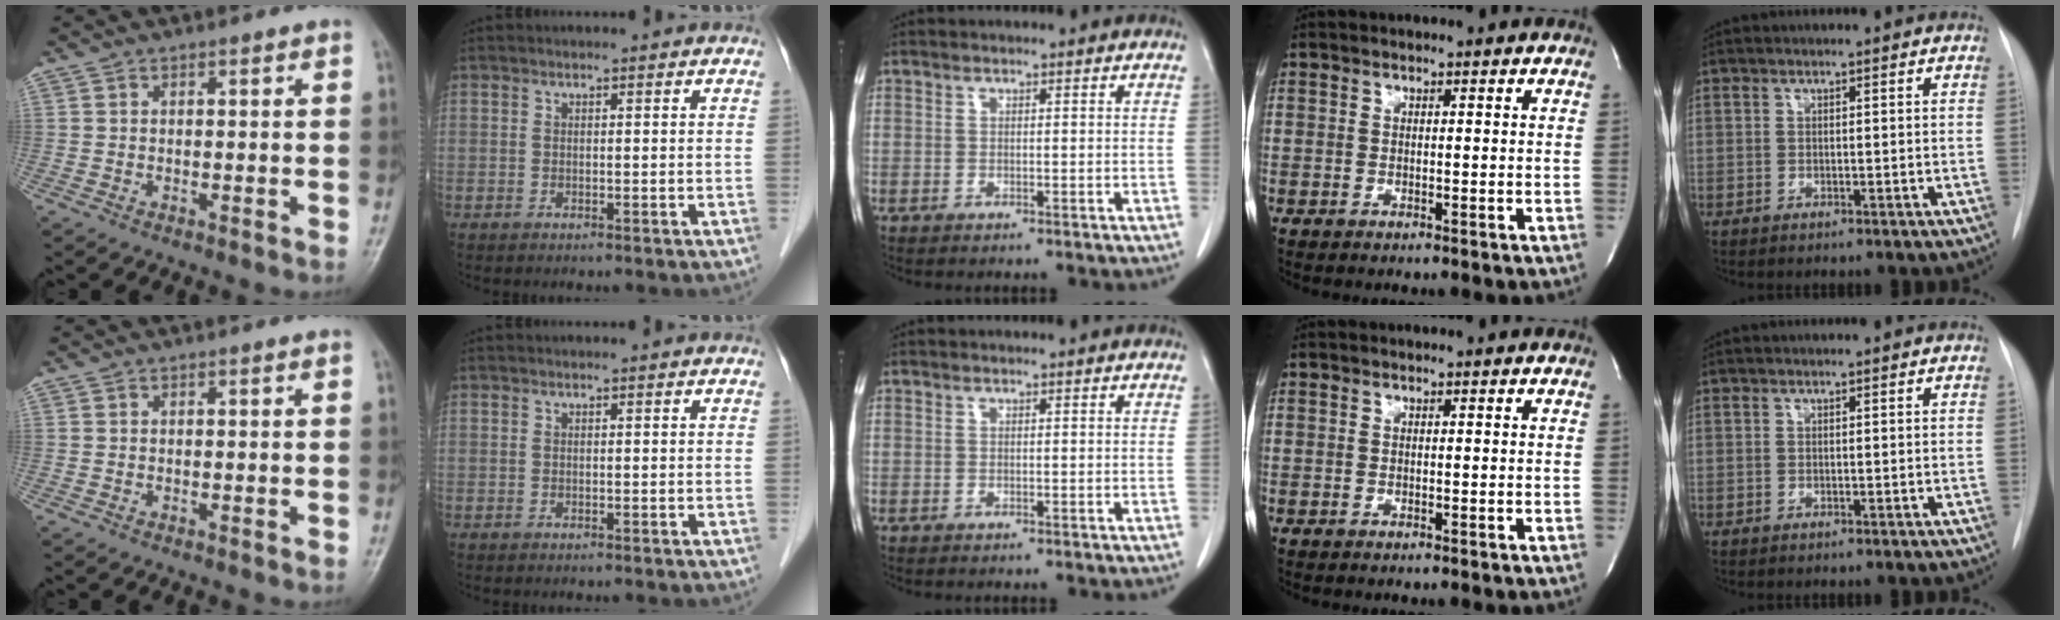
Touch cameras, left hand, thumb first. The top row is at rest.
{}